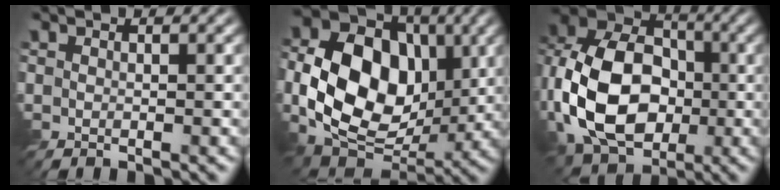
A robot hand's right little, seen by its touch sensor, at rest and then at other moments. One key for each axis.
{"total": 13.2, "fx": -0.6, "fy": 9.8, "fz": 8.9, "tx": -0.165, "ty": -0.010, "tz": -0.016}
{"total": 14.1, "fx": -3.4, "fy": 9.7, "fz": 9.7, "tx": -0.209, "ty": 0.009, "tz": -0.083}